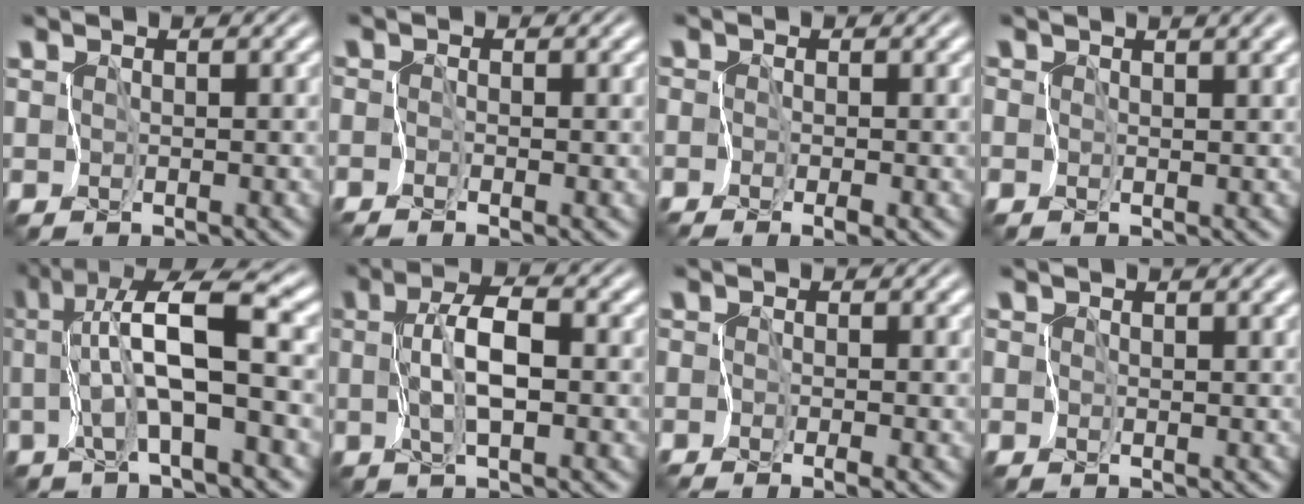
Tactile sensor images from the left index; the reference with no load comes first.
{"total": 0.9, "force": [-0.8, -0.4, 0.0], "torque": [-0.007, -0.003, -0.019]}
{"total": 1.1, "force": [-0.9, 0.1, 0.6], "torque": [-0.015, -0.006, -0.019]}
{"total": 4.4, "force": [2.0, 2.1, 3.2], "torque": [-0.046, 0.016, 0.016]}
{"total": 7.0, "force": [-0.1, 1.0, 6.9], "torque": [-0.128, 0.024, -0.010]}
{"total": 3.3, "force": [-0.3, 0.8, 3.1], "torque": [-0.071, 0.003, -0.005]}
{"total": 1.1, "force": [-0.9, -0.2, 0.5], "torque": [-0.012, -0.005, -0.020]}
{"total": 1.6, "force": [0.6, 0.9, 1.2], "torque": [-0.015, 0.000, 0.008]}